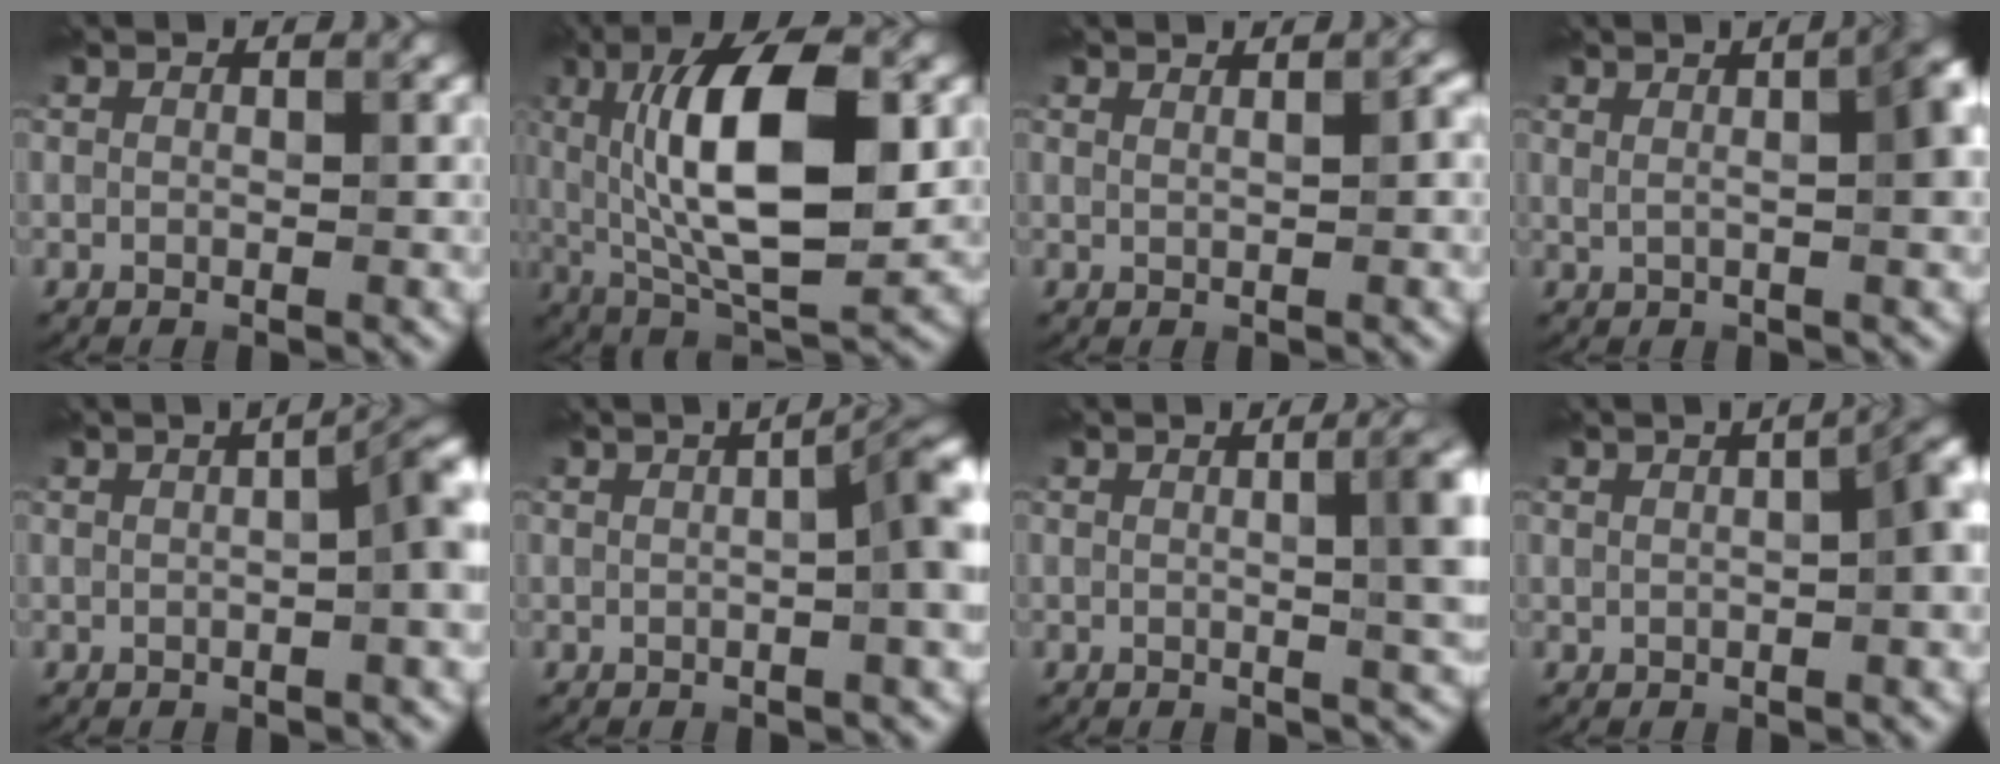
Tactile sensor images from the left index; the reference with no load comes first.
{"total": 11.7, "force": [1.6, 4.0, 10.9], "torque": [-0.172, 0.007, 0.025]}
{"total": 1.5, "force": [1.0, 0.3, 1.1], "torque": [-0.014, 0.001, 0.013]}
{"total": 6.7, "force": [1.4, 2.7, 5.9], "torque": [-0.034, 0.025, 0.008]}
{"total": 6.4, "force": [0.1, 2.4, 5.9], "torque": [-0.035, 0.022, -0.007]}
{"total": 7.2, "force": [0.2, 2.5, 6.7], "torque": [-0.042, 0.020, -0.011]}
{"total": 7.0, "force": [0.8, 2.7, 6.4], "torque": [-0.040, 0.017, 0.007]}
{"total": 5.5, "force": [0.4, 2.2, 5.0], "torque": [-0.030, 0.021, 0.002]}